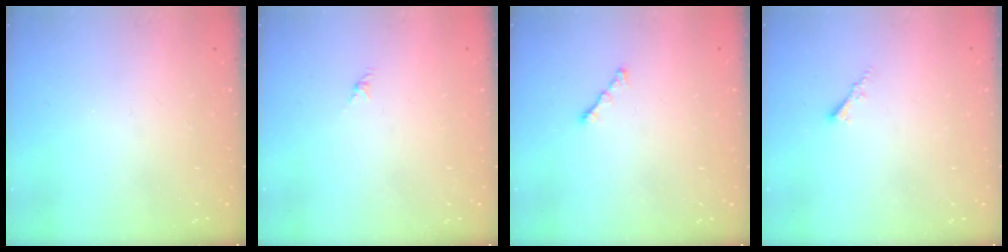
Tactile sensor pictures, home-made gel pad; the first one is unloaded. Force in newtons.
{"total": 0.0}
{"total": 1.7, "press": 1.6, "slide": 0.6}
{"total": 1.7, "press": 1.6, "slide": 0.5}